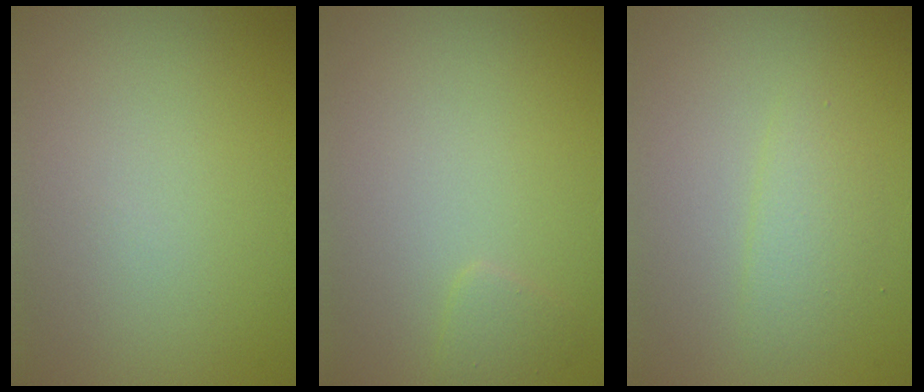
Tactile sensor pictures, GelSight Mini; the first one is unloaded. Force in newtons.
{"total": 1.0, "press": 0.9, "slide": 0.1}
{"total": 1.8, "press": 1.8, "slide": 0.1}